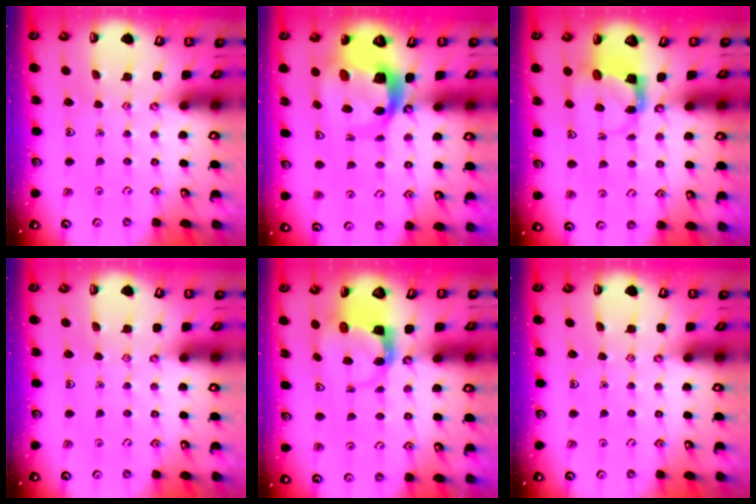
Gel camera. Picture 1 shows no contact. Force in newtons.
{"total": 8.4, "press": 8.3, "slide": 0.9}
{"total": 3.8, "press": 3.8, "slide": 0.6}
{"total": 0.0}
{"total": 3.6, "press": 3.6, "slide": 0.6}
{"total": 0.0}